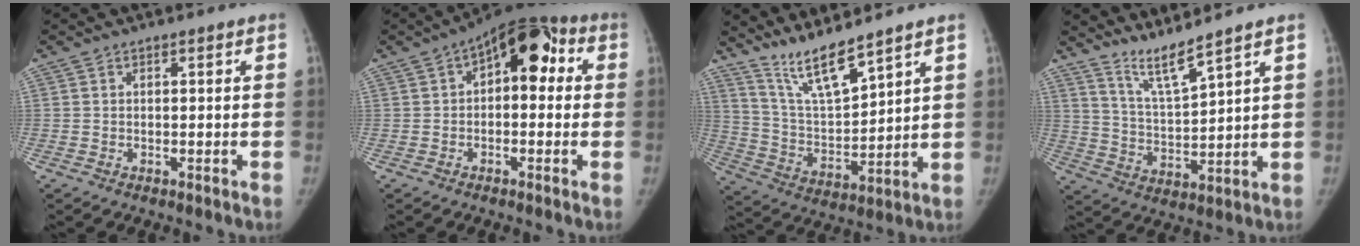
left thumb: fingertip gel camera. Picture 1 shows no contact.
{"total": 11.9, "force": [2.3, 6.6, 9.7], "torque": [-0.087, 0.030, 0.019]}
{"total": 10.8, "force": [9.0, 1.1, 5.7], "torque": [-0.103, -0.066, 0.185]}
{"total": 7.2, "force": [6.2, -0.6, 3.7], "torque": [-0.072, -0.061, 0.130]}